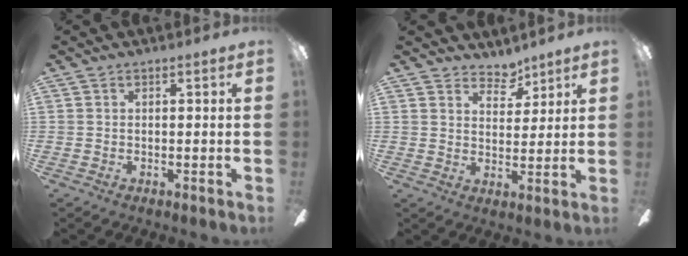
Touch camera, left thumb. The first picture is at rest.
{"total": 5.5, "force": [4.8, 2.6, 1.2], "torque": [-0.007, -0.034, 0.084]}